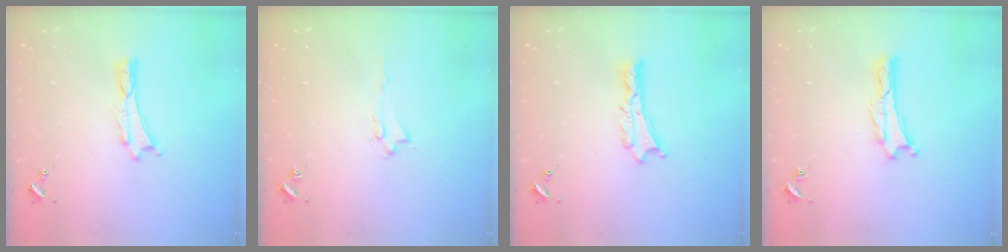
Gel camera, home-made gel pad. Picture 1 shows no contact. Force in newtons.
{"total": 1.6, "press": 1.6, "slide": 0.2}
{"total": 0.7, "press": 0.7, "slide": 0.1}
{"total": 0.0}